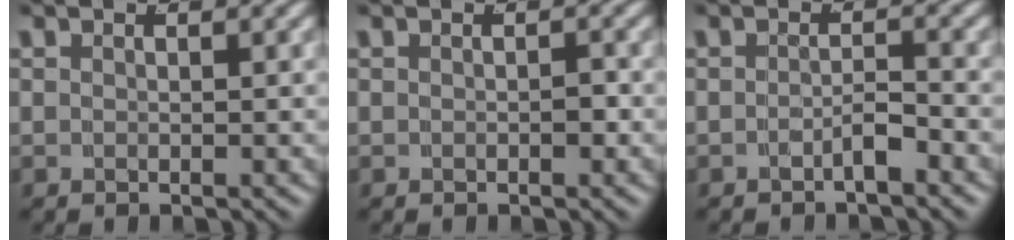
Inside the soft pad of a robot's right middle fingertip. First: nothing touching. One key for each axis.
{"total": 0.6, "fx": -0.2, "fy": 0.2, "fz": 0.5, "tx": -0.010, "ty": -0.003, "tz": -0.003}
{"total": 1.5, "fx": -1.2, "fy": -0.2, "fz": 0.9, "tx": -0.003, "ty": -0.002, "tz": -0.021}